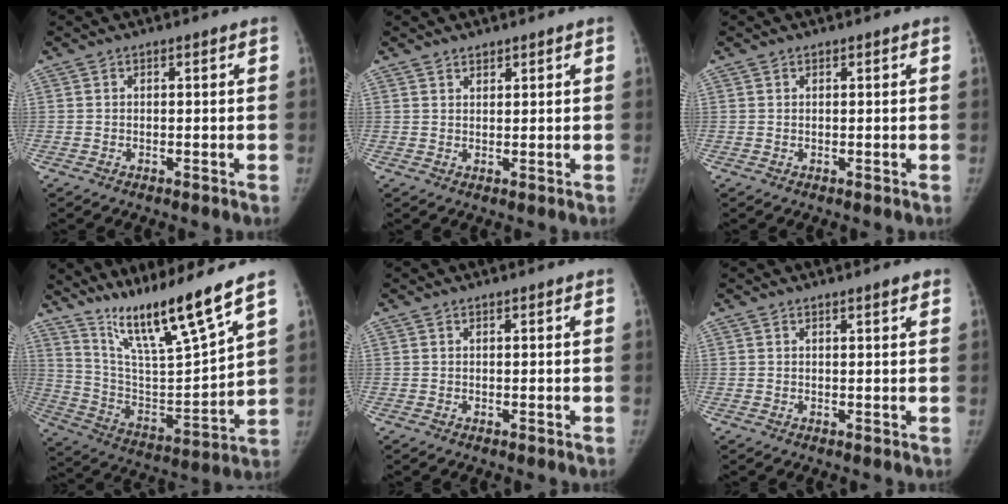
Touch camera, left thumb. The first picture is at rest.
{"total": 1.5, "force": [1.3, 0.7, 0.3], "torque": [0.005, -0.009, 0.021]}
{"total": 0.0}
{"total": 18.4, "force": [13.9, 0.6, 12.0], "torque": [-0.183, -0.079, 0.259]}
{"total": 0.0}
{"total": 1.7, "force": [1.2, 0.2, 1.2], "torque": [-0.014, -0.006, 0.016]}